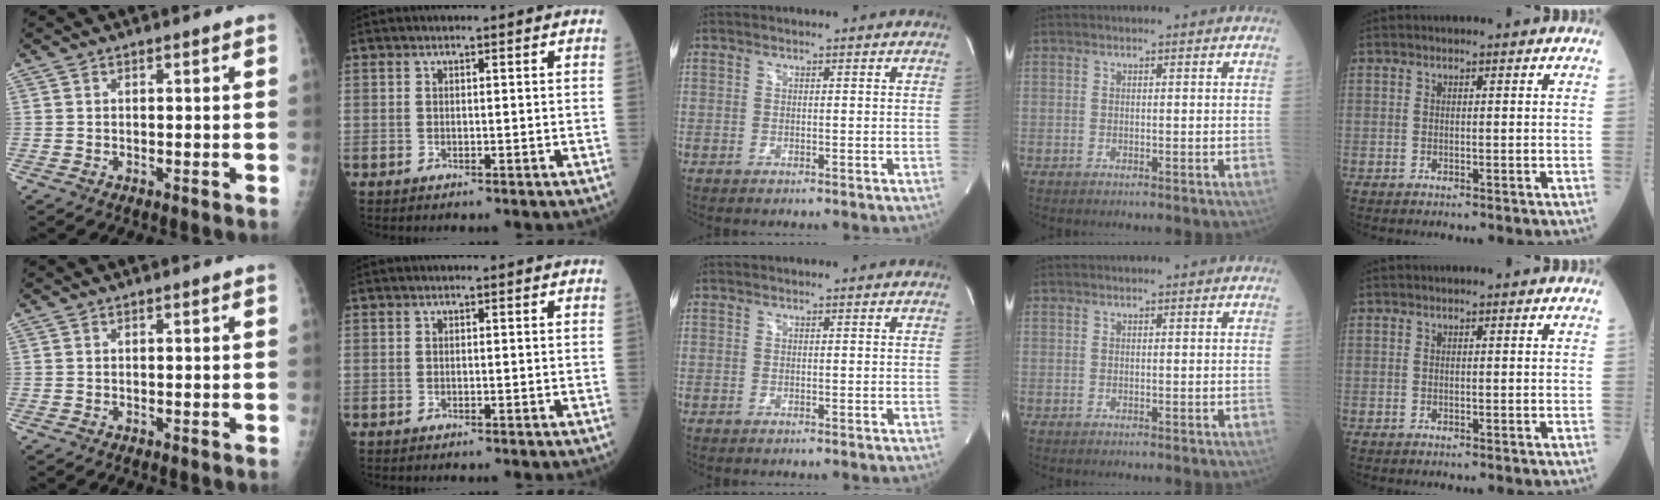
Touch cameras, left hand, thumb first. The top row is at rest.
{}